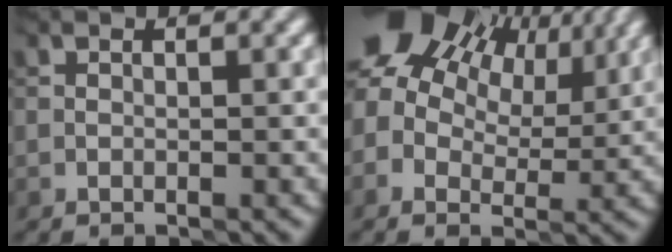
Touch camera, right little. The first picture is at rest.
{"total": 11.7, "force": [6.3, 6.8, 7.2], "torque": [-0.136, 0.029, 0.107]}